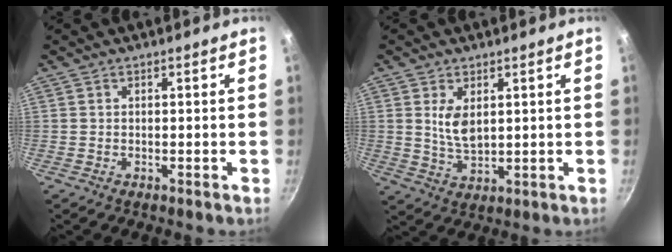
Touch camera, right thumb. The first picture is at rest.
{"total": 5.7, "force": [1.7, 3.1, 4.4], "torque": [-0.073, -0.022, 0.039]}